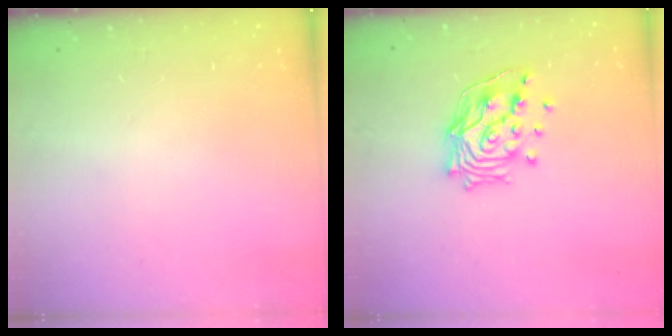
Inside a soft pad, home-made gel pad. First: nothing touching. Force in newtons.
{"total": 15.4, "press": 15.2, "slide": 1.8}